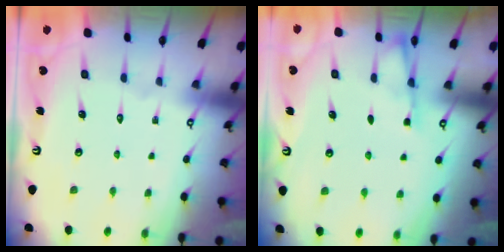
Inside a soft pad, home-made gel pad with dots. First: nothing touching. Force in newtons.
{"total": 3.4, "press": 3.4, "slide": 0.4}